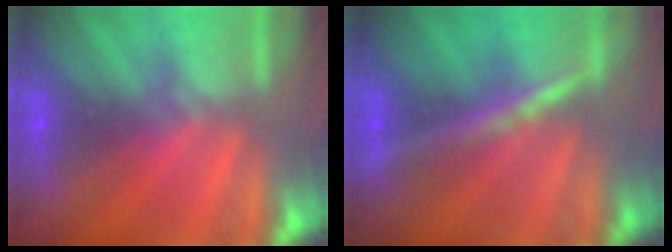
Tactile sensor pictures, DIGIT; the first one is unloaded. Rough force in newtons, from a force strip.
{"total": 2.5}